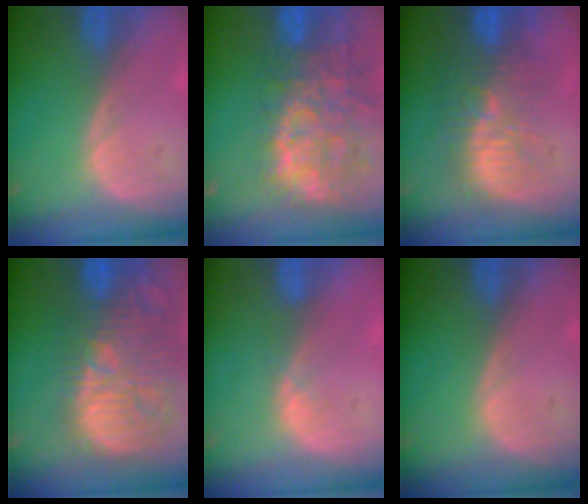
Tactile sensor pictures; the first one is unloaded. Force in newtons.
{"total": 13.7, "press": 11.2, "slide": 7.9}
{"total": 10.1, "press": 9.3, "slide": 4.0}
{"total": 15.2, "press": 13.2, "slide": 7.4}
{"total": 1.3, "press": 1.1, "slide": 0.8}
{"total": 0.0}